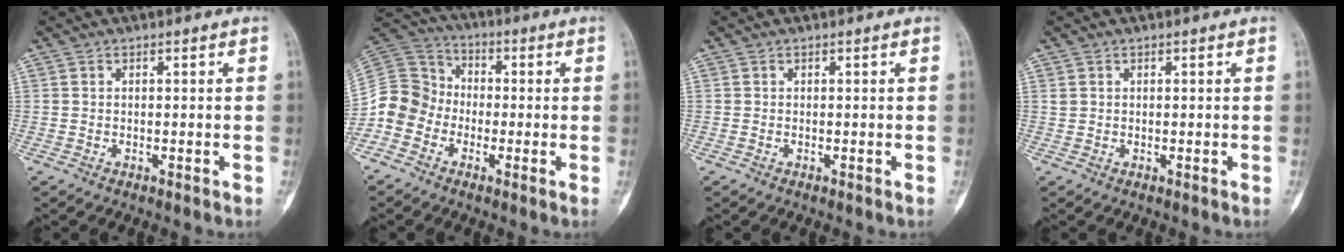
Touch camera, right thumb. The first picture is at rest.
{"total": 10.0, "force": [-4.1, 8.7, 2.9], "torque": [-0.041, 0.052, -0.089]}
{"total": 0.0}
{"total": 0.7, "force": [0.3, 0.6, 0.2], "torque": [0.000, 0.001, 0.006]}